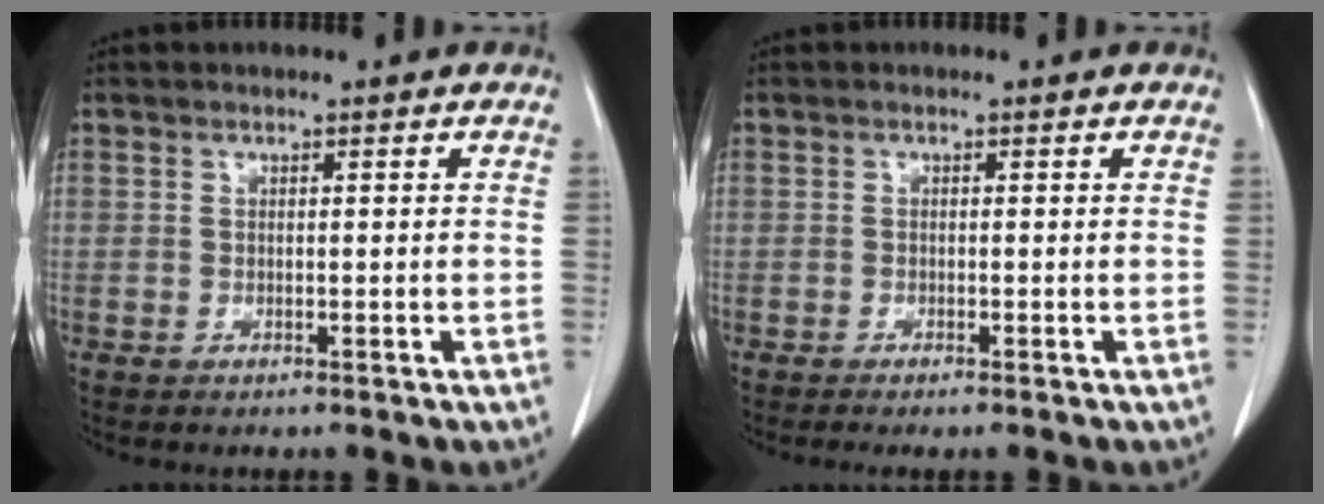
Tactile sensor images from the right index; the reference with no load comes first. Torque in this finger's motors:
{"motor_torque": [0.01, -0.05, 0.04, 0.02]}